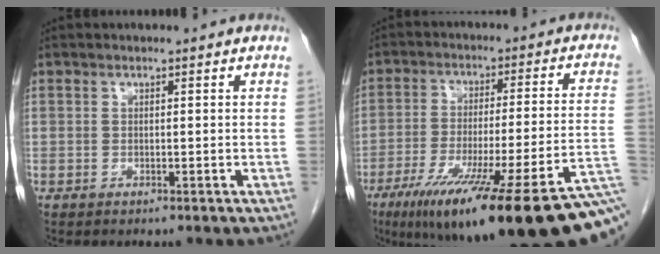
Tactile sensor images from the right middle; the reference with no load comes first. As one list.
[{"total": 27.7, "force": [-17.0, 2.2, 21.8], "torque": [-0.251, -0.023, -0.256]}]